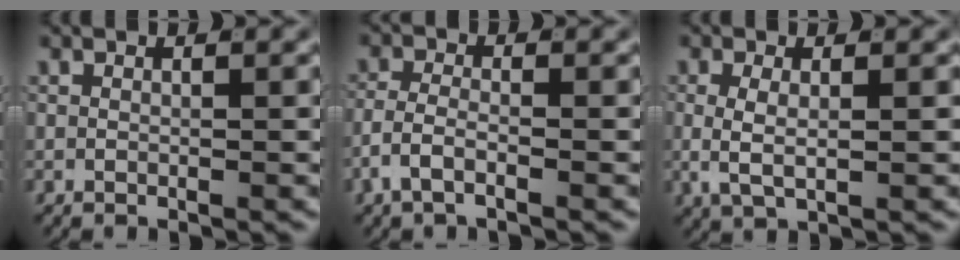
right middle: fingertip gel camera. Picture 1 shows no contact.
{"total": 2.7, "force": [-1.4, 1.2, 2.0], "torque": [-0.047, -0.004, -0.027]}
{"total": 3.0, "force": [0.0, 1.5, 2.6], "torque": [-0.065, -0.013, 0.010]}